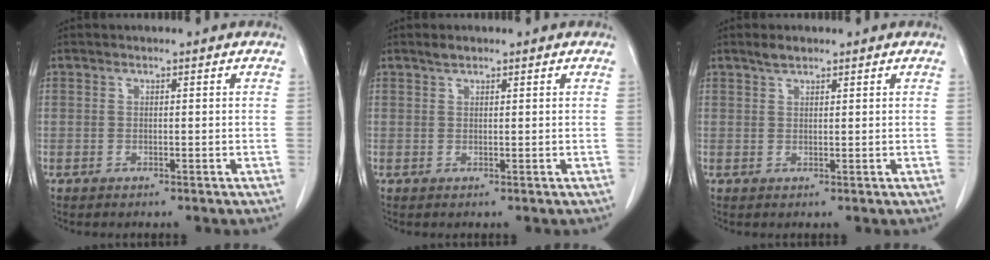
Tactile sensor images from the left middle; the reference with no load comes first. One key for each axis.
{"total": 1.1, "fx": 1.0, "fy": 0.3, "fz": 0.5, "tx": -0.014, "ty": 0.003, "tz": 0.020}
{"total": 1.7, "fx": 1.5, "fy": 0.5, "fz": 0.8, "tx": -0.020, "ty": 0.003, "tz": 0.029}